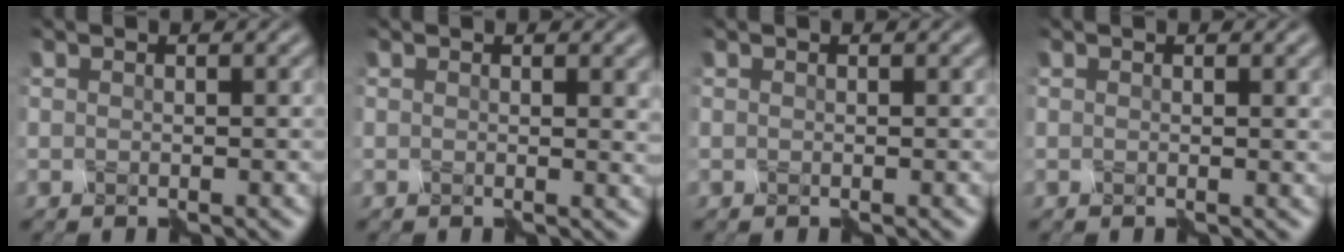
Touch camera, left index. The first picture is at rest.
{"total": 1.6, "force": [0.7, 0.5, 1.4], "torque": [-0.019, 0.002, 0.014]}
{"total": 0.0}
{"total": 0.6, "force": [0.3, 0.0, 0.5], "torque": [-0.006, 0.000, 0.007]}